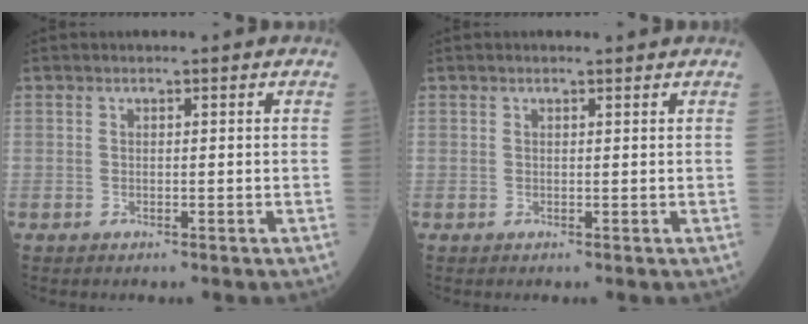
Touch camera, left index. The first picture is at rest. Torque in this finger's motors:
{"motor_torque": [0.71, -0.76, 0.06, 0.01]}